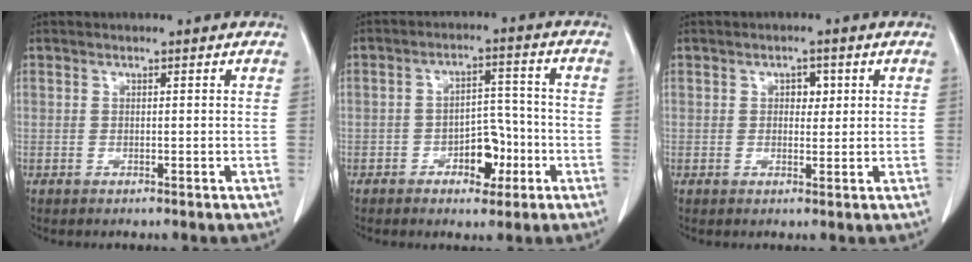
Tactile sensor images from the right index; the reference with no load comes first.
{"total": 6.3, "force": [-2.8, 3.5, 4.5], "torque": [-0.066, 0.016, -0.041]}
{"total": 2.2, "force": [0.6, 1.4, 1.5], "torque": [-0.020, 0.002, 0.007]}